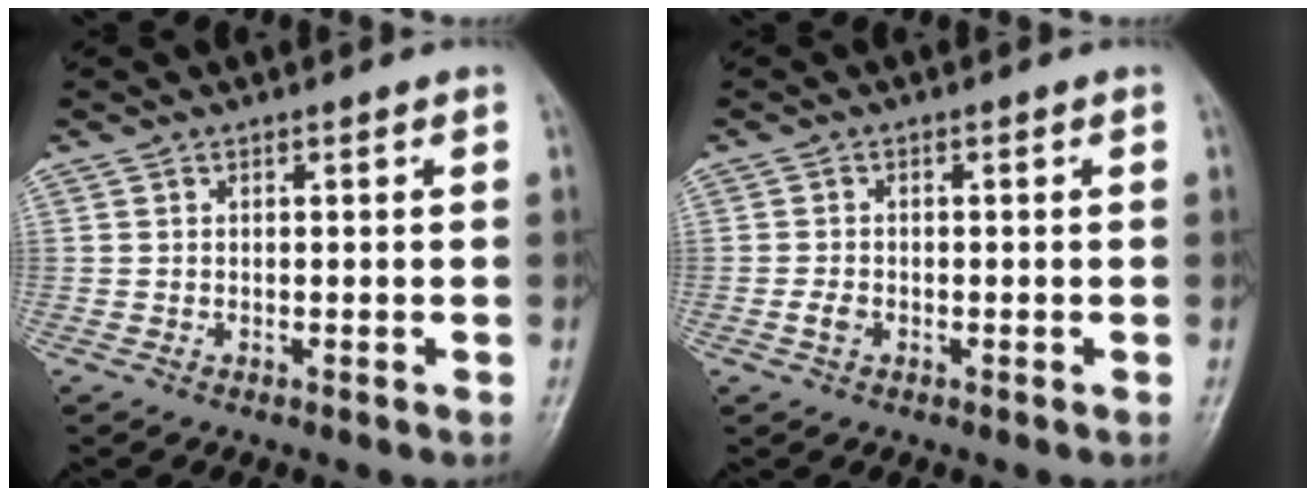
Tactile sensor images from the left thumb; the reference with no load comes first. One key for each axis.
{"total": 1.7, "fx": -0.6, "fy": 1.2, "fz": 1.1, "tx": -0.022, "ty": 0.004, "tz": -0.014}